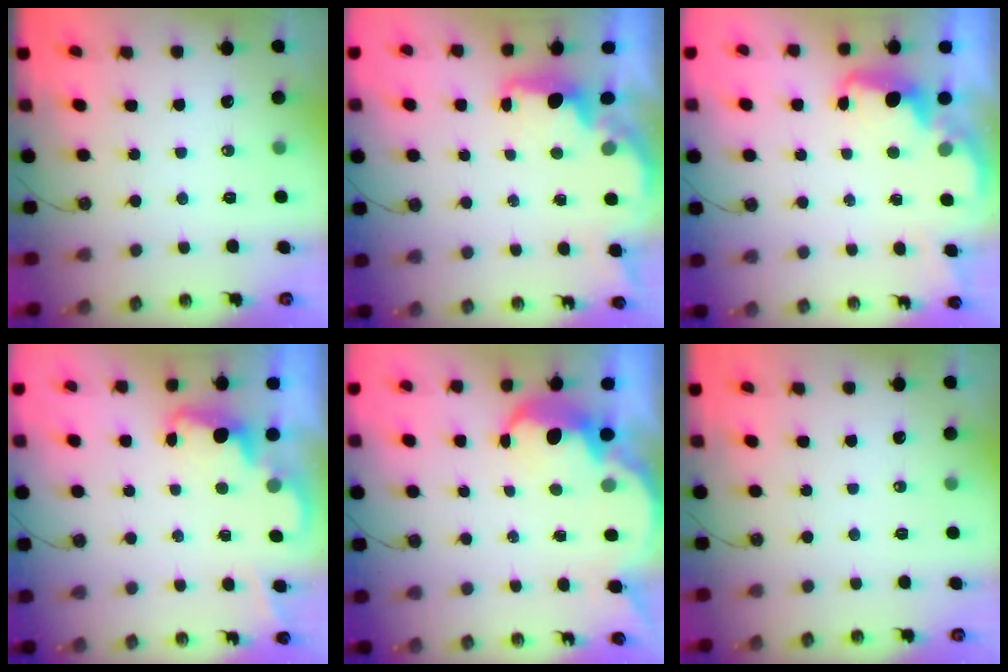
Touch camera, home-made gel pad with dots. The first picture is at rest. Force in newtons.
{"total": 1.8, "press": 1.7, "slide": 0.6}
{"total": 2.1, "press": 2.0, "slide": 0.6}
{"total": 2.3, "press": 2.2, "slide": 0.5}
{"total": 5.6, "press": 5.6, "slide": 0.5}
{"total": 0.0}